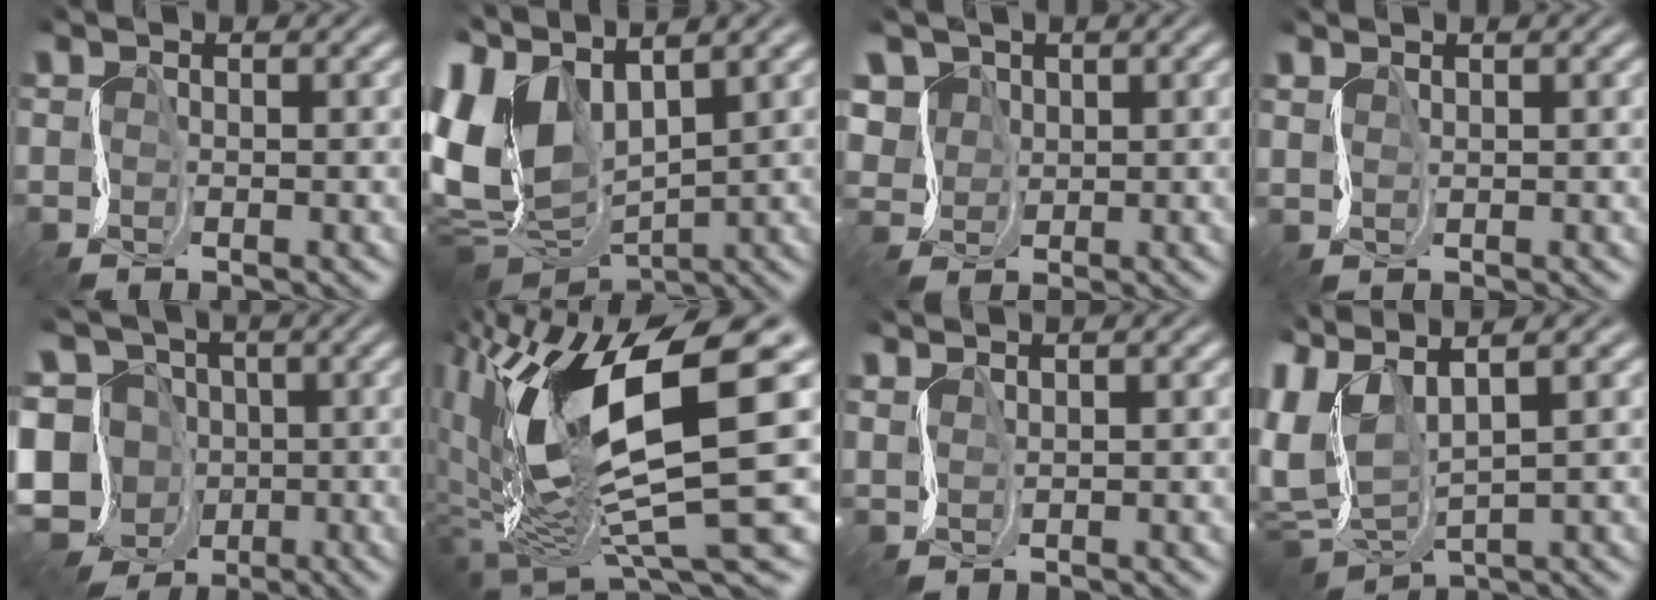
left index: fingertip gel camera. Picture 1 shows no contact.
{"total": 12.1, "force": [3.3, 6.9, 9.4], "torque": [-0.222, -0.007, 0.076]}
{"total": 3.9, "force": [1.6, 3.4, 1.0], "torque": [-0.039, 0.007, 0.032]}
{"total": 1.8, "force": [1.5, 0.6, 1.0], "torque": [-0.019, 0.003, 0.020]}
{"total": 14.3, "force": [-5.1, 11.9, 6.1], "torque": [-0.109, -0.006, -0.118]}
{"total": 14.4, "force": [2.5, 5.0, 13.3], "torque": [-0.248, -0.019, 0.060]}
{"total": 2.7, "force": [2.0, 0.9, 1.5], "torque": [-0.033, 0.012, 0.029]}
{"total": 7.9, "force": [1.9, 4.0, 6.6], "torque": [-0.169, 0.000, 0.038]}